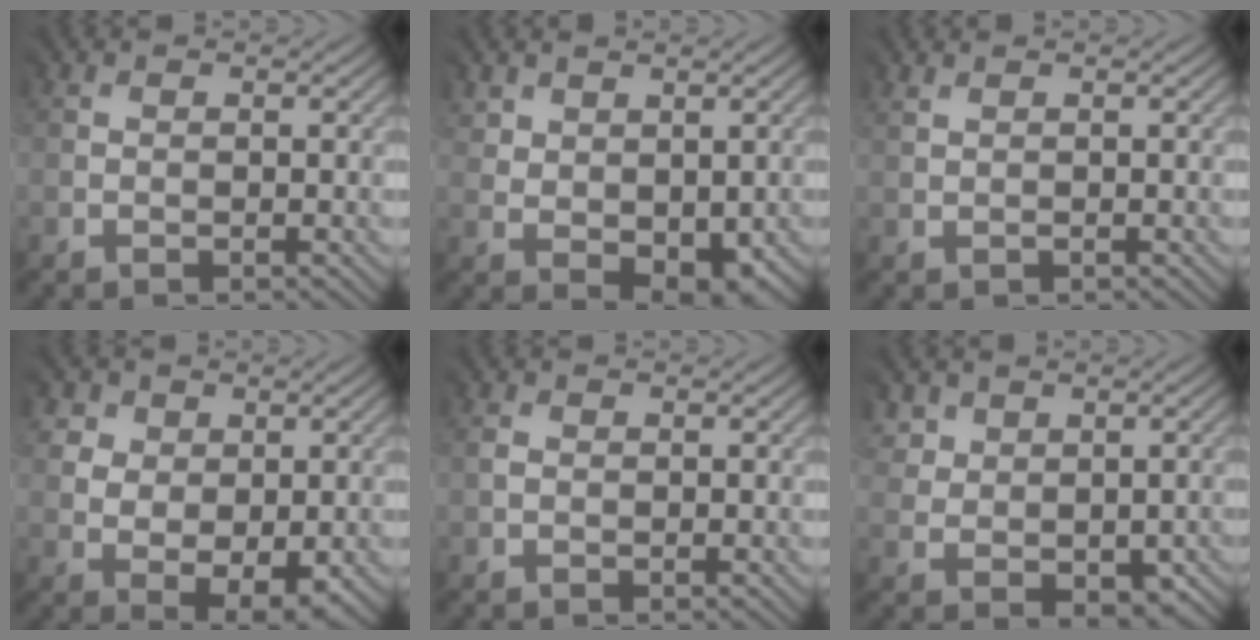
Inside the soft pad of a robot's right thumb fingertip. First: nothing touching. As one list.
[{"total": 4.4, "force": [1.7, 3.3, 2.3], "torque": [-0.061, -0.009, 0.042]}, {"total": 1.1, "force": [1.1, 0.0, 0.2], "torque": [-0.009, 0.005, 0.021]}, {"total": 5.7, "force": [1.2, 4.7, 3.0], "torque": [-0.066, 0.000, 0.026]}, {"total": 0.9, "force": [0.1, 0.8, 0.3], "torque": [-0.007, -0.001, 0.002]}, {"total": 3.2, "force": [1.6, 2.8, 0.1], "torque": [-0.019, -0.005, 0.037]}]